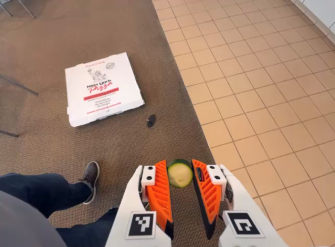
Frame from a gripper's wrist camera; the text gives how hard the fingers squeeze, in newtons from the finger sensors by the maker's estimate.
{"total": 6.9, "left": 6.8, "right": 7.1}